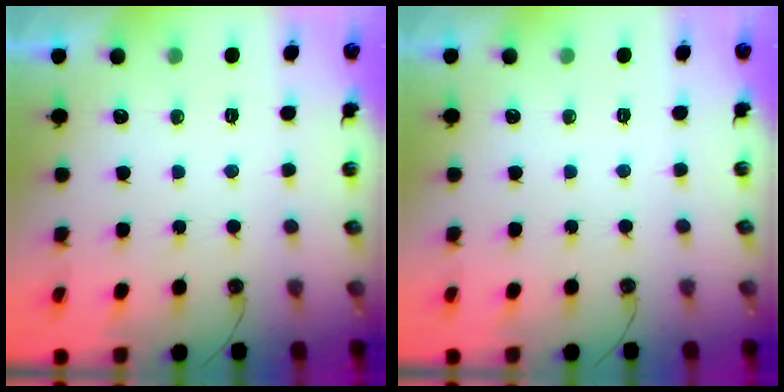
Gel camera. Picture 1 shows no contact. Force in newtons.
{"total": 0.0}